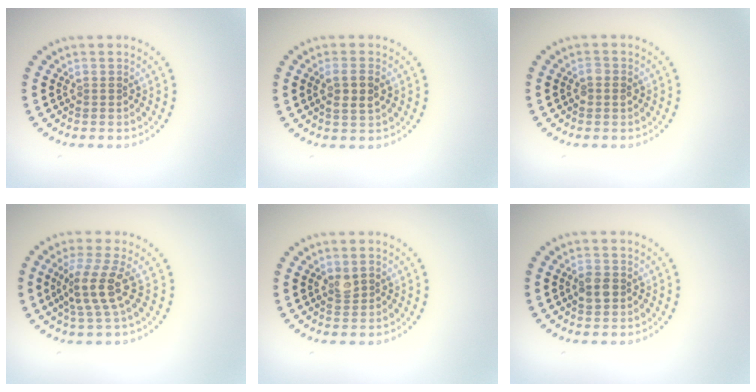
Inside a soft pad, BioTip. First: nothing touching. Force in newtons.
{"total": 2.5, "press": 2.4, "slide": 0.5}
{"total": 1.1, "press": 1.1, "slide": 0.0}
{"total": 3.5, "press": 2.8, "slide": 2.2}
{"total": 1.4, "press": 1.4, "slide": 0.2}
{"total": 1.8, "press": 1.7, "slide": 0.2}